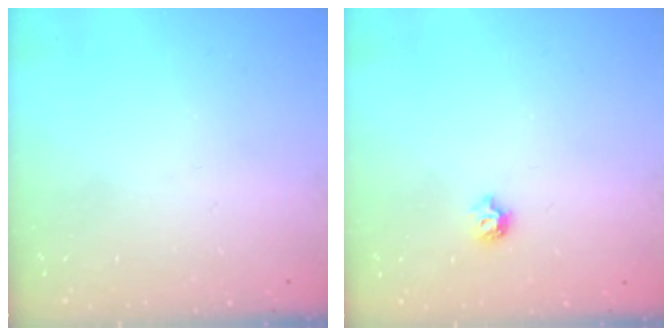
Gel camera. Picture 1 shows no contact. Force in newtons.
{"total": 5.4, "press": 5.4, "slide": 0.9}